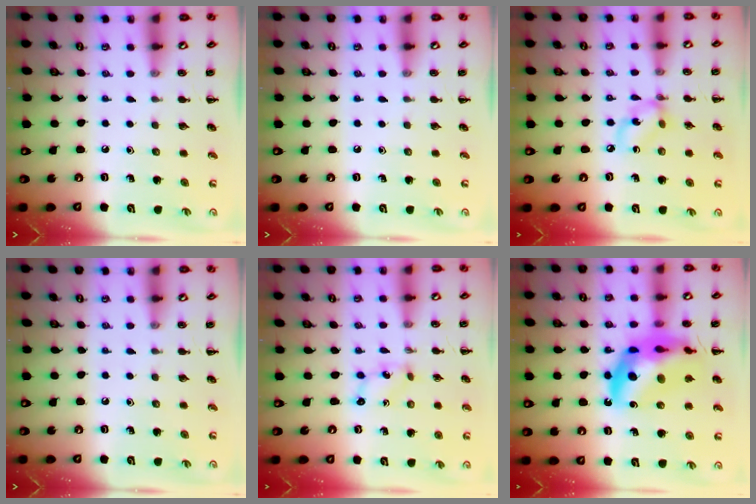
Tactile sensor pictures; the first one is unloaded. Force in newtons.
{"total": 0.0}
{"total": 6.5, "press": 6.3, "slide": 1.5}
{"total": 0.0}
{"total": 1.7, "press": 1.6, "slide": 0.5}
{"total": 20.6, "press": 20.0, "slide": 5.0}